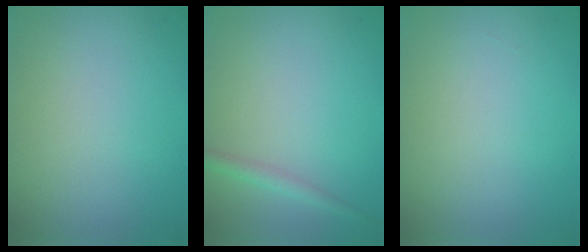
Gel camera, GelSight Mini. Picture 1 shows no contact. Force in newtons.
{"total": 1.5, "press": 1.5, "slide": 0.0}
{"total": 0.0}